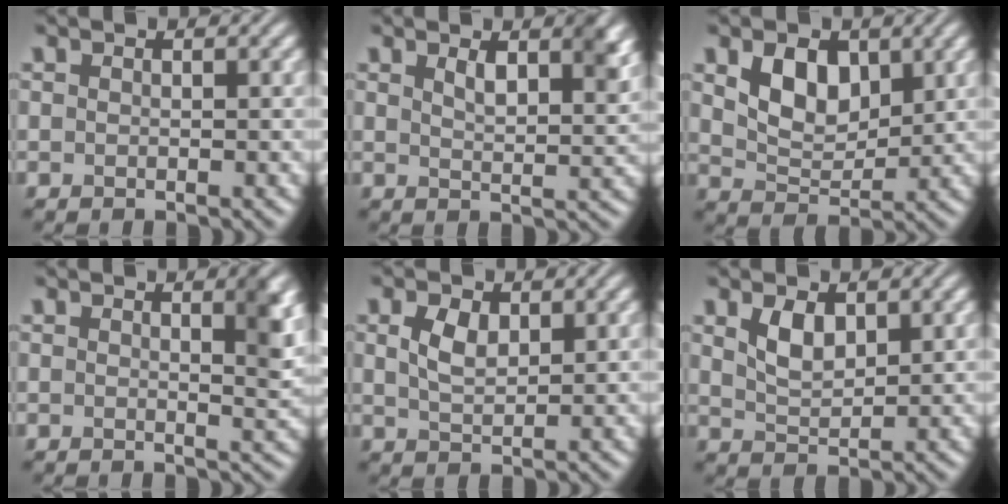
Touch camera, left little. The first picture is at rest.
{"total": 4.0, "force": [2.1, 1.4, 3.1], "torque": [-0.049, -0.004, 0.036]}
{"total": 4.7, "force": [1.9, 3.0, 3.1], "torque": [-0.067, -0.006, 0.033]}
{"total": 3.3, "force": [1.5, 1.0, 2.8], "torque": [-0.026, 0.002, 0.018]}
{"total": 2.7, "force": [1.1, 1.5, 1.9], "torque": [-0.047, 0.000, 0.026]}
{"total": 2.9, "force": [1.4, 1.5, 2.0], "torque": [-0.045, -0.002, 0.033]}